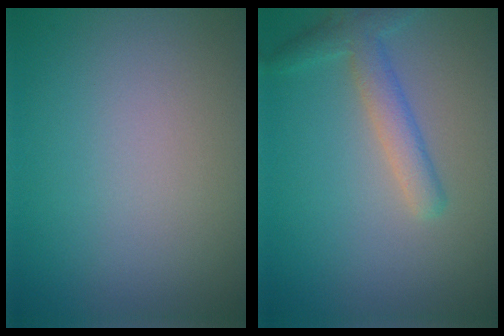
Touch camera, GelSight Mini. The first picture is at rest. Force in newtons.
{"total": 2.9, "press": 2.9, "slide": 0.1}